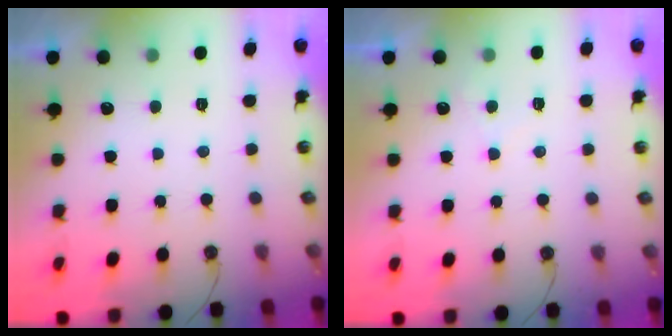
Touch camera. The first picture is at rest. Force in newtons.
{"total": 4.6, "press": 4.6, "slide": 0.4}